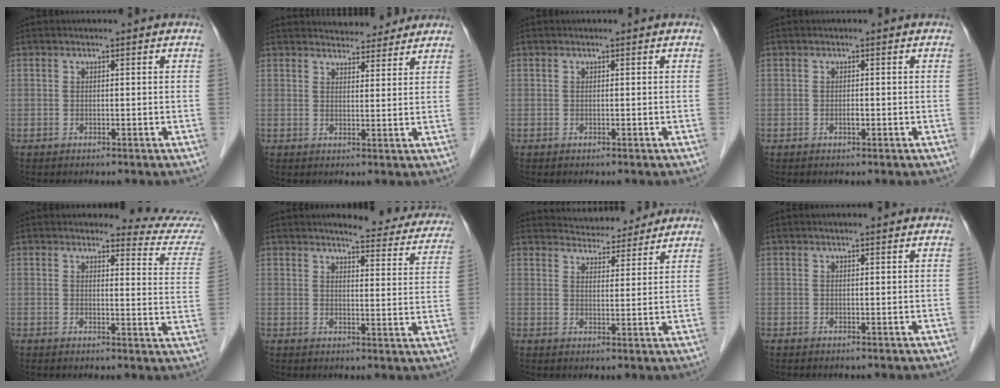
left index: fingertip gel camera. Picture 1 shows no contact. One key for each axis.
{"total": 7.9, "fx": 7.5, "fy": 1.8, "fz": 1.5, "tx": -0.012, "ty": 0.009, "tz": 0.089}
{"total": 0.0}
{"total": 0.6, "fx": -0.3, "fy": 0.2, "fz": 0.5, "tx": -0.011, "ty": -0.001, "tz": -0.006}
{"total": 8.4, "fx": 8.4, "fy": -0.4, "fz": -0.3, "tx": 0.004, "ty": -0.080, "tz": 0.073}
{"total": 14.4, "fx": 13.2, "fy": 2.8, "fz": 5.0, "tx": -0.030, "ty": -0.035, "tz": 0.129}
{"total": 8.8, "fx": 8.5, "fy": 1.8, "fz": 1.5, "tx": -0.021, "ty": 0.009, "tz": 0.115}
{"total": 0.9, "fx": 0.7, "fy": 0.0, "fz": 0.4, "tx": -0.008, "ty": 0.005, "tz": 0.013}